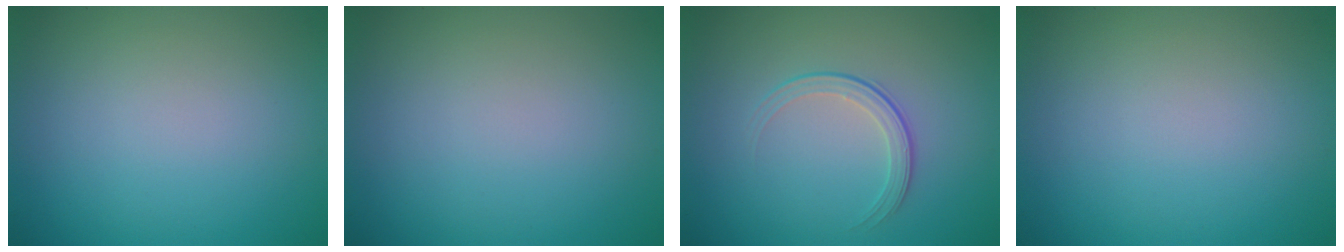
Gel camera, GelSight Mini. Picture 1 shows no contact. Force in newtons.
{"total": 0.0}
{"total": 1.9, "press": 1.3, "slide": 1.5}
{"total": 0.0}